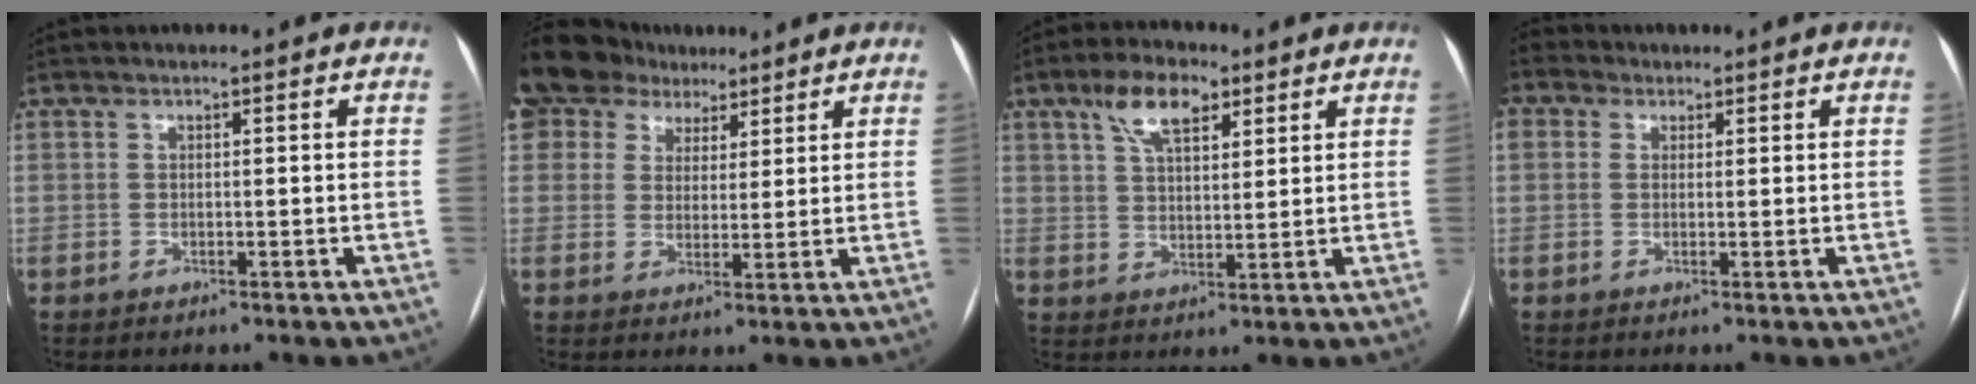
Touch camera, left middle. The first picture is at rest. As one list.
[{"total": 16.3, "force": [10.6, 11.4, 4.9], "torque": [-0.149, 0.056, 0.194]}, {"total": 7.7, "force": [4.6, 3.0, 5.4], "torque": [-0.107, 0.016, 0.084]}, {"total": 4.4, "force": [2.1, 3.2, 2.1], "torque": [-0.061, 0.032, 0.043]}]